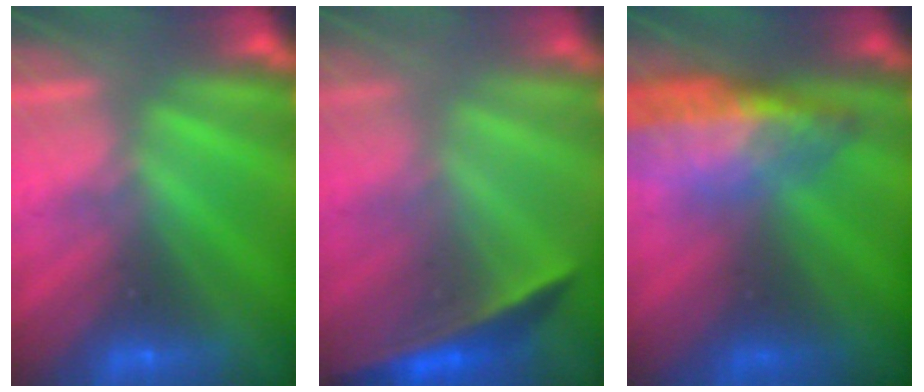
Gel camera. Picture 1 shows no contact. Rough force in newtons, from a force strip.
{"total": 1.7}
{"total": 9.1}